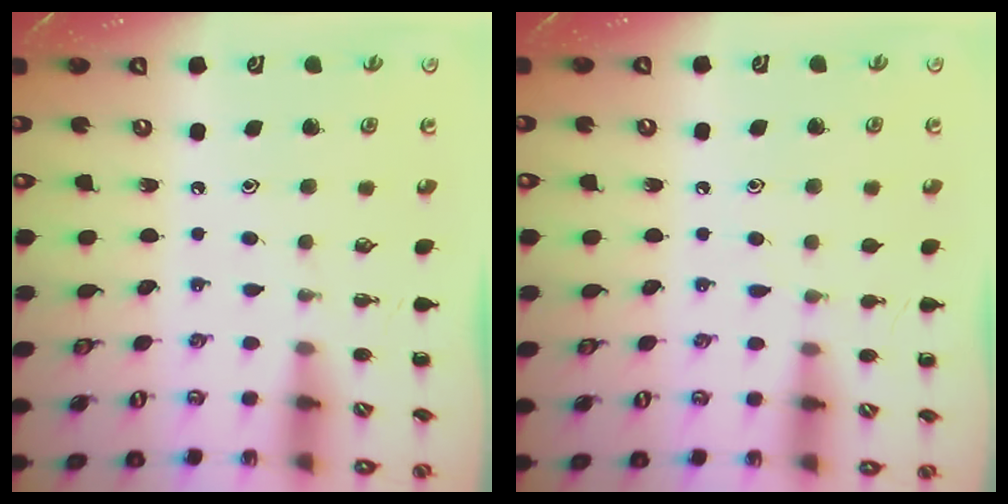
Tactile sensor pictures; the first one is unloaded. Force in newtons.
{"total": 4.2, "press": 3.9, "slide": 1.4}